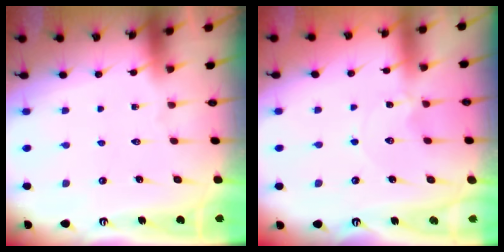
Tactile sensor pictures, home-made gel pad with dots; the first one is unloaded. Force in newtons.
{"total": 0.5, "press": 0.5, "slide": 0.1}